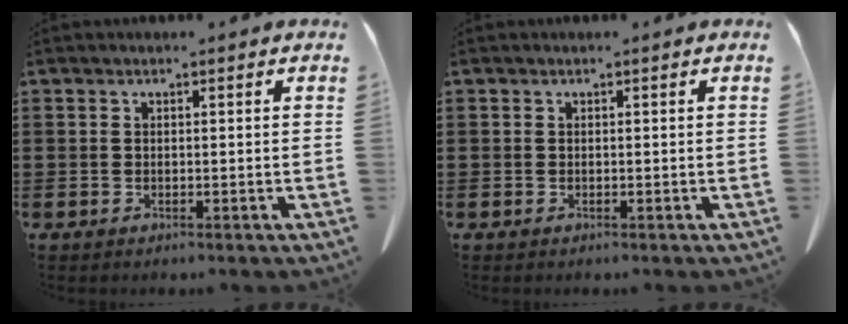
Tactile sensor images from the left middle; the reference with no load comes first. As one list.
[{"total": 0.0}]